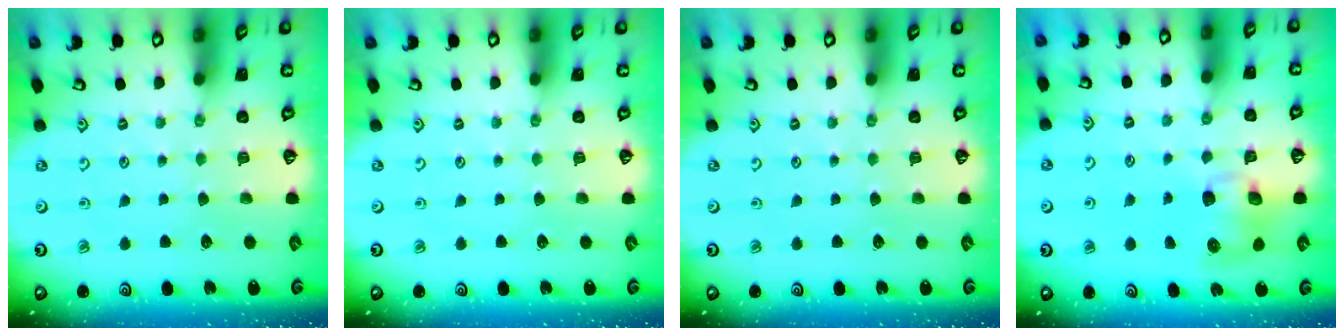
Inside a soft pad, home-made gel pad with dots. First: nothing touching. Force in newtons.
{"total": 0.0}
{"total": 0.0}
{"total": 8.7, "press": 8.6, "slide": 1.0}